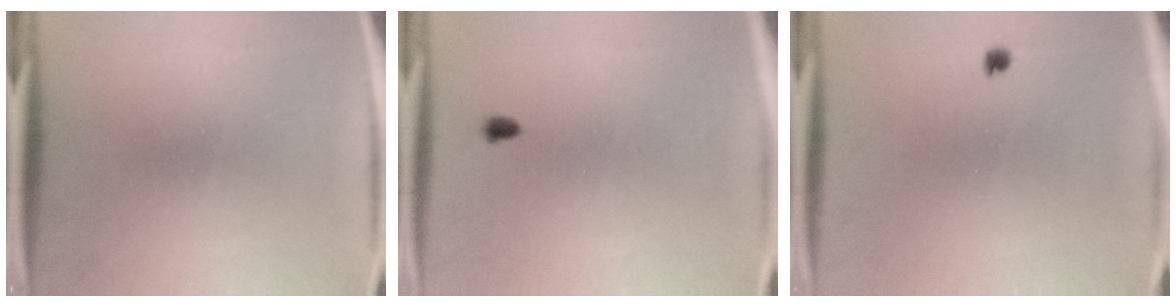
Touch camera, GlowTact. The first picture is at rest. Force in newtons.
{"total": 1.0}
{"total": 1.0}